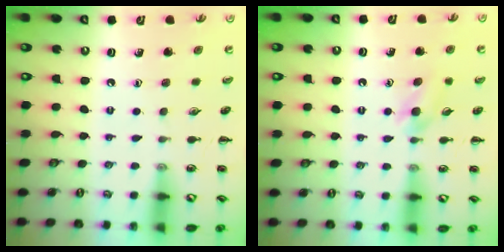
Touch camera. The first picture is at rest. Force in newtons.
{"total": 4.6, "press": 4.3, "slide": 1.6}